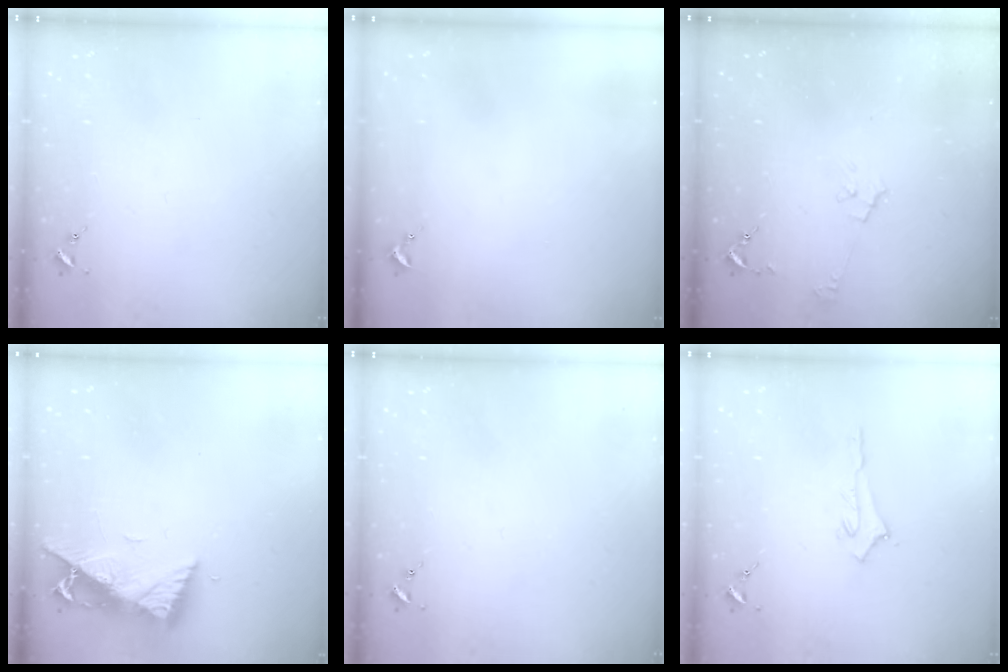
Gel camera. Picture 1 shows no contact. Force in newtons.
{"total": 0.9, "press": 0.9, "slide": 0.0}
{"total": 5.4, "press": 5.4, "slide": 0.7}
{"total": 9.7, "press": 9.7, "slide": 1.0}
{"total": 0.0}
{"total": 2.6, "press": 2.6, "slide": 0.2}